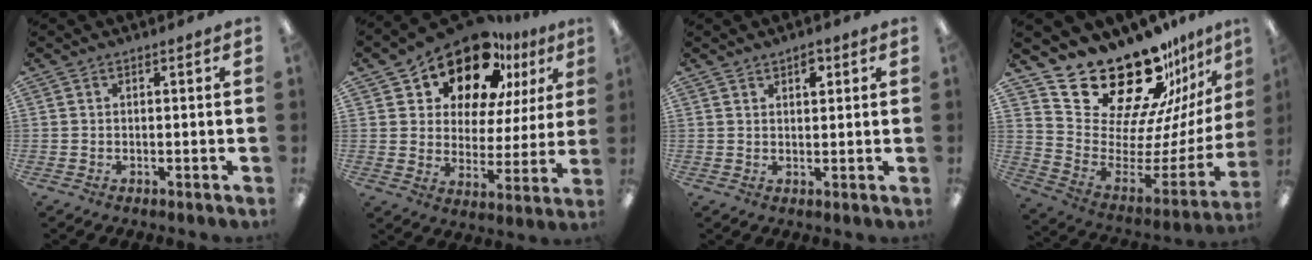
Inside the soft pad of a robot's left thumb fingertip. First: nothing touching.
{"total": 16.8, "force": [13.3, 7.5, 6.9], "torque": [-0.126, -0.096, 0.235]}
{"total": 3.0, "force": [2.1, 1.5, 1.6], "torque": [-0.011, -0.008, 0.031]}
{"total": 26.1, "force": [21.1, 10.5, 11.1], "torque": [-0.175, -0.159, 0.390]}